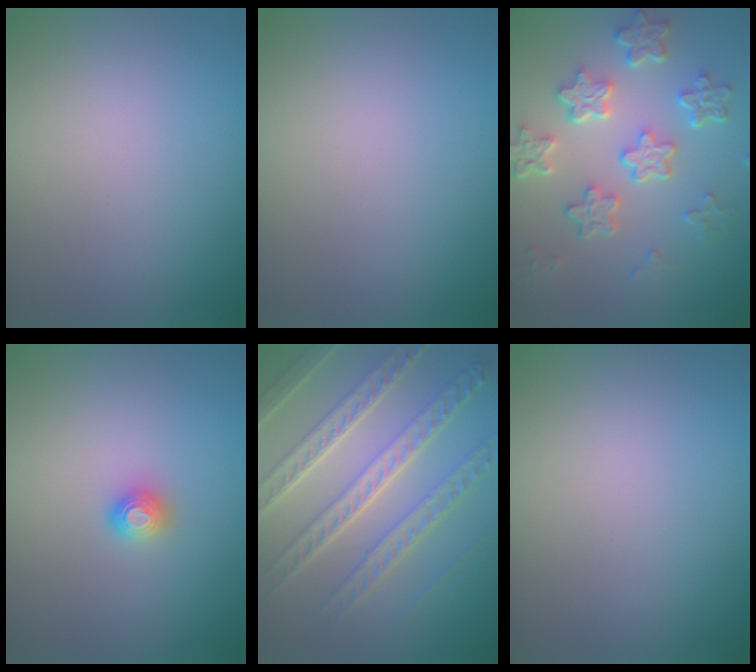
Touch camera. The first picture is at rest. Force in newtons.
{"total": 0.0}
{"total": 5.6, "press": 4.3, "slide": 3.6}
{"total": 1.2, "press": 1.2, "slide": 0.3}
{"total": 8.2, "press": 5.8, "slide": 5.8}
{"total": 0.0}